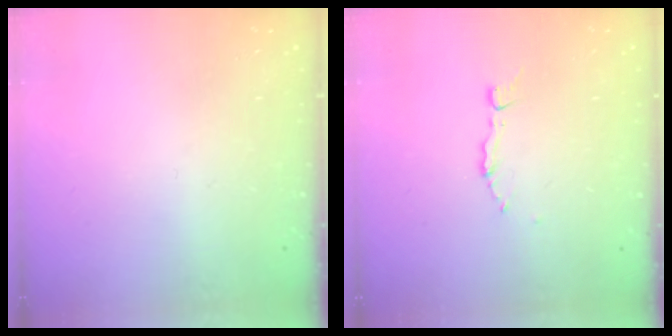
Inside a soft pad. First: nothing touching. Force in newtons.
{"total": 2.7, "press": 2.7, "slide": 0.2}